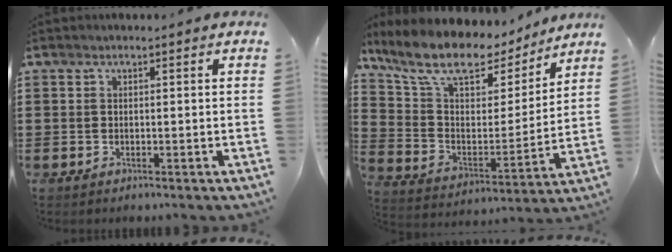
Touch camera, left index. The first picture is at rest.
{"total": 10.7, "force": [8.6, 3.7, 5.2], "torque": [-0.136, -0.054, 0.147]}